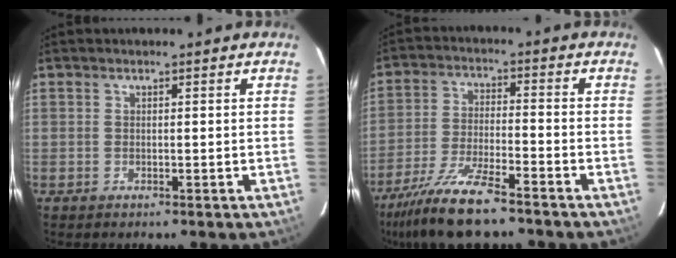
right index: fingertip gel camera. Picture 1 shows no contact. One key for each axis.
{"total": 11.0, "fx": -8.6, "fy": 1.1, "fz": 6.8, "tx": -0.129, "ty": -0.028, "tz": -0.153}